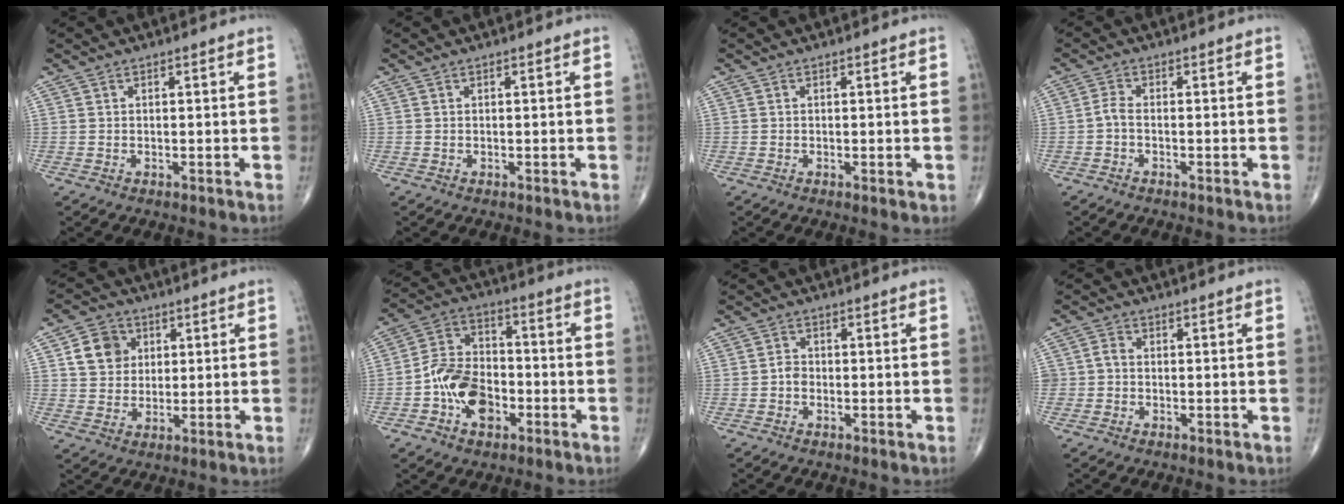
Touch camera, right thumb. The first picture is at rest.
{"total": 0.0}
{"total": 1.1, "force": [-0.2, 0.4, 1.0], "torque": [-0.017, -0.004, -0.004]}
{"total": 1.8, "force": [-0.8, 0.7, 1.5], "torque": [-0.032, 0.005, -0.022]}
{"total": 7.8, "force": [2.3, 6.7, 3.3], "torque": [-0.031, -0.003, 0.039]}
{"total": 12.2, "force": [-4.0, 8.2, 8.1], "torque": [-0.121, 0.037, -0.079]}
{"total": 1.7, "force": [-0.6, 1.4, 0.9], "torque": [-0.007, 0.006, -0.017]}
{"total": 2.0, "force": [-0.6, 1.7, 0.9], "torque": [-0.008, 0.006, -0.016]}